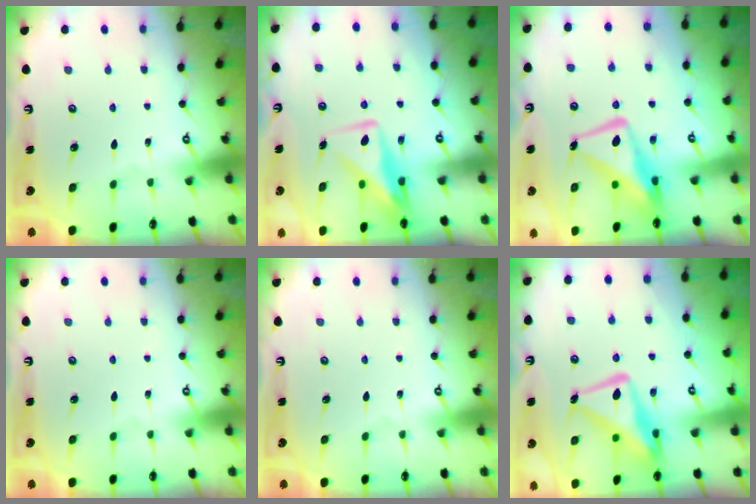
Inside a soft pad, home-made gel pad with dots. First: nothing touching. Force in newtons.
{"total": 10.6, "press": 10.6, "slide": 0.9}
{"total": 12.8, "press": 12.6, "slide": 1.8}
{"total": 0.0}
{"total": 0.0}
{"total": 15.1, "press": 15.0, "slide": 1.5}